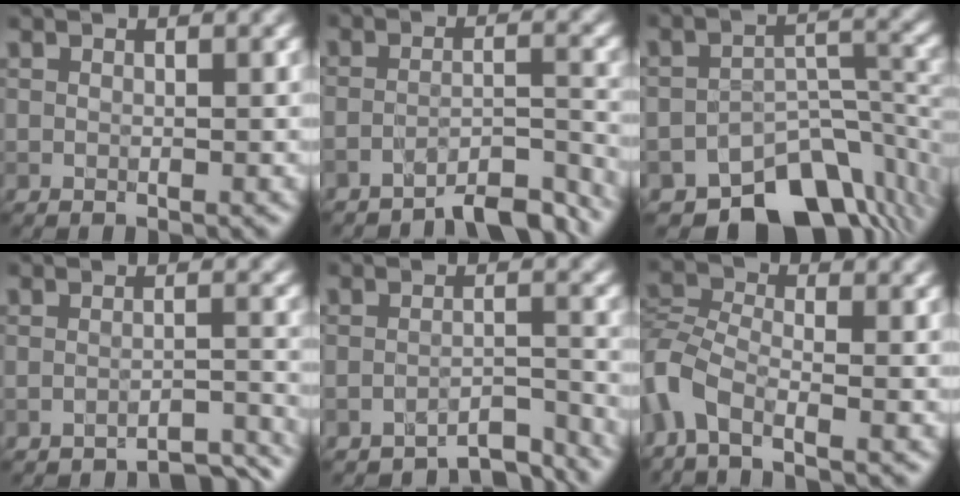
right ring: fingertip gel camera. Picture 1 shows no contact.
{"total": 5.1, "force": [-4.6, 0.5, 2.1], "torque": [-0.026, 0.006, -0.075]}
{"total": 10.2, "force": [-8.1, 4.7, 4.0], "torque": [-0.042, -0.020, -0.121]}
{"total": 3.4, "force": [-3.3, 0.2, 0.8], "torque": [-0.003, 0.004, -0.048]}
{"total": 3.9, "force": [-3.8, 0.3, 0.6], "torque": [-0.005, 0.003, -0.058]}
{"total": 4.7, "force": [-3.3, 1.8, 2.8], "torque": [-0.067, -0.007, -0.082]}